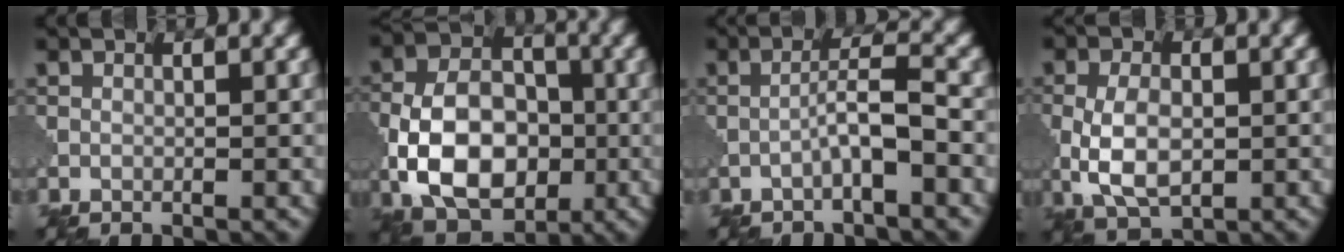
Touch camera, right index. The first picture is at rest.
{"total": 9.8, "force": [-2.4, 6.5, 7.0], "torque": [-0.132, 0.004, -0.053]}
{"total": 3.1, "force": [-1.3, 0.2, 2.8], "torque": [-0.051, 0.016, -0.029]}
{"total": 5.1, "force": [-0.8, 3.0, 4.1], "torque": [-0.087, -0.003, -0.016]}